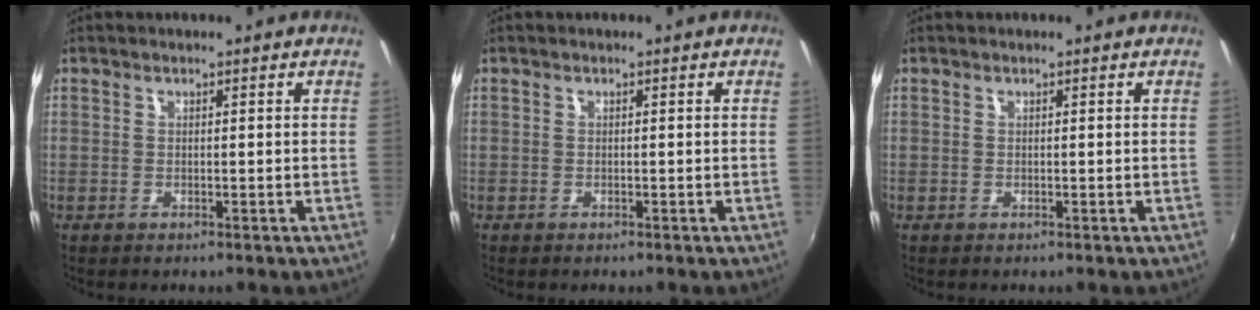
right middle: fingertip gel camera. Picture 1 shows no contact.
{"total": 0.0}
{"total": 0.0}